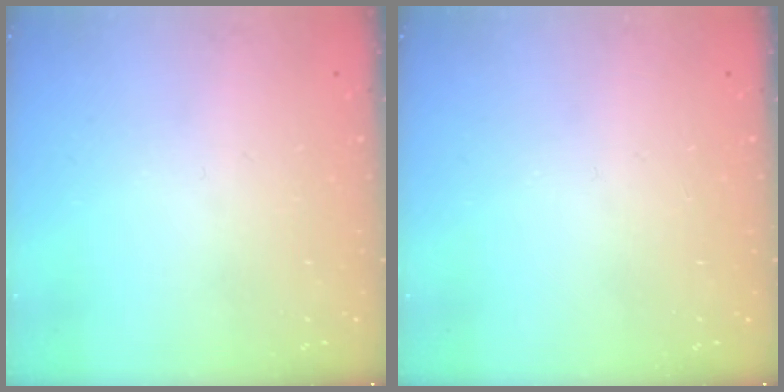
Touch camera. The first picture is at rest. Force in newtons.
{"total": 0.0}